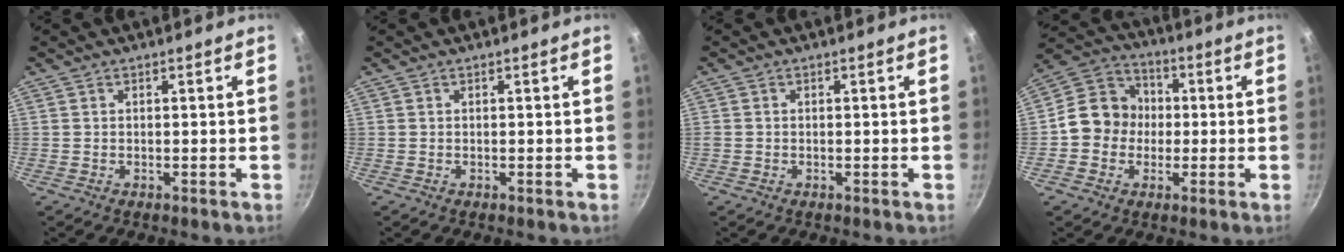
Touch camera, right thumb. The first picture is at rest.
{"total": 0.0}
{"total": 0.6, "force": [-0.1, 0.6, 0.1], "torque": [-0.003, 0.002, -0.001]}
{"total": 10.8, "force": [-0.8, 9.7, 4.7], "torque": [-0.042, 0.027, -0.037]}